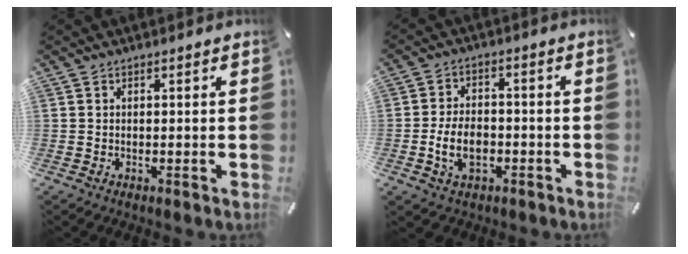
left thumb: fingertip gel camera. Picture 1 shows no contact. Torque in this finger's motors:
{"motor_torque": [0.31, 0.71, 0.19, 0.18, 0.11]}